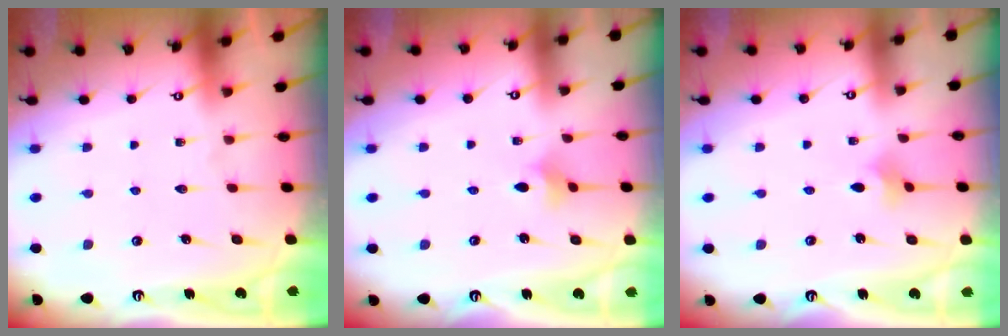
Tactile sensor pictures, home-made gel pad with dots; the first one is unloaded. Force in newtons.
{"total": 2.9, "press": 2.8, "slide": 0.6}
{"total": 2.8, "press": 2.7, "slide": 0.6}